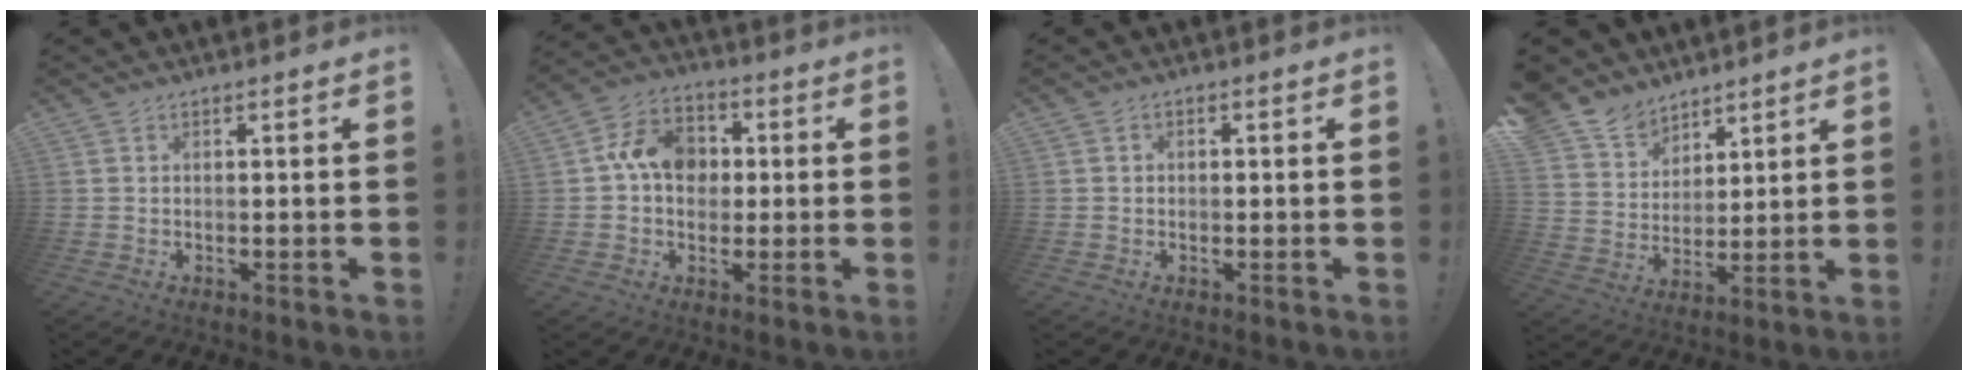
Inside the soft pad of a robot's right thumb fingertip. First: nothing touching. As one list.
[{"total": 12.7, "force": [1.8, 10.2, 7.3], "torque": [-0.112, 0.014, 0.037]}, {"total": 1.1, "force": [-0.5, 0.9, 0.4], "torque": [-0.006, 0.005, -0.010]}, {"total": 10.6, "force": [8.4, 6.3, 1.4], "torque": [-0.045, -0.065, 0.169]}]